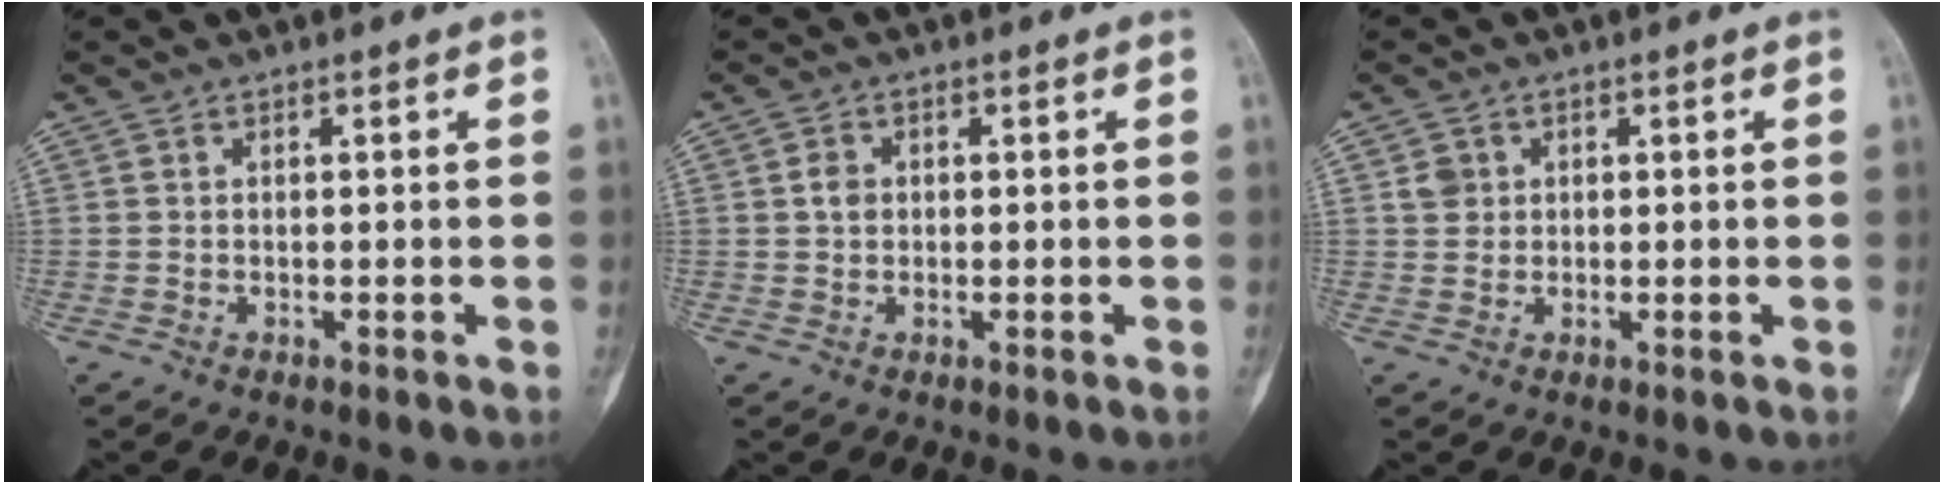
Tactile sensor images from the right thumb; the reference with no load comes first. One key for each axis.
{"total": 2.5, "fx": 0.4, "fy": 2.1, "fz": 1.4, "tx": -0.017, "ty": 0.003, "tz": 0.006}
{"total": 2.7, "fx": 0.8, "fy": 2.4, "fz": 0.8, "tx": -0.001, "ty": -0.001, "tz": 0.015}